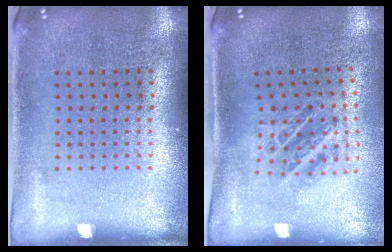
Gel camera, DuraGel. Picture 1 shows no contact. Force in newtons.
{"total": 1.0, "press": 1.0, "slide": 0.2}